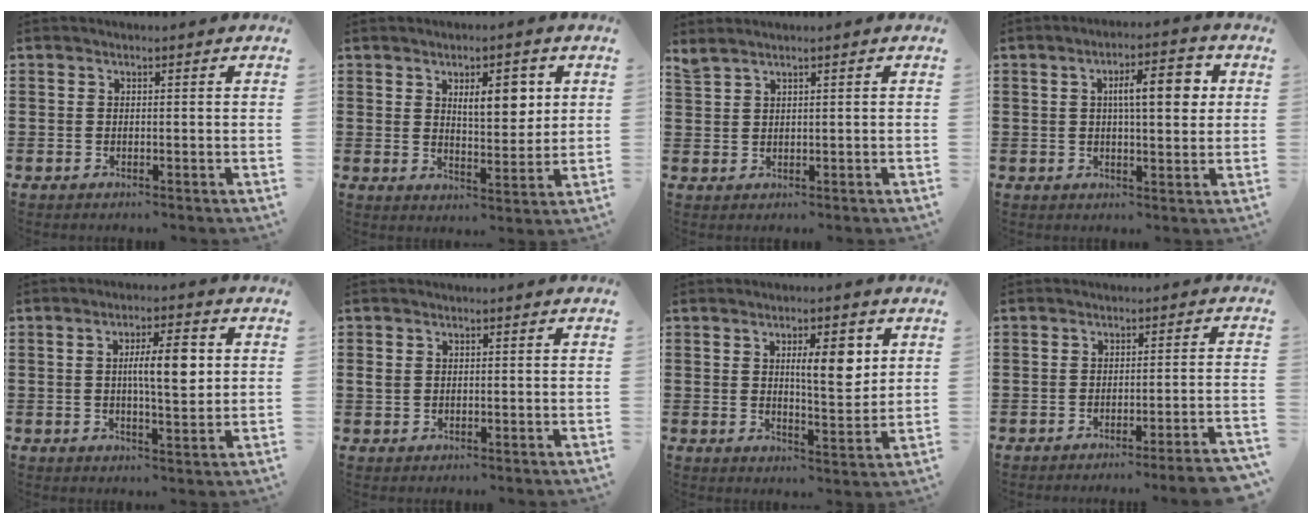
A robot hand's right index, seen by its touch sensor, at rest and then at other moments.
{"total": 6.3, "force": [2.3, 2.7, 5.2], "torque": [-0.078, -0.003, 0.031]}
{"total": 1.6, "force": [1.4, 0.3, 0.6], "torque": [-0.015, 0.000, 0.027]}
{"total": 7.0, "force": [1.5, 2.1, 6.5], "torque": [-0.104, 0.001, 0.017]}
{"total": 7.4, "force": [1.0, 1.9, 7.0], "torque": [-0.117, 0.001, 0.011]}
{"total": 1.1, "force": [0.2, 1.0, 0.4], "torque": [-0.011, 0.006, 0.004]}
{"total": 7.2, "force": [2.3, 2.3, 6.4], "torque": [-0.097, -0.006, 0.030]}
{"total": 3.4, "force": [-2.8, -0.6, 1.8], "torque": [-0.028, -0.013, -0.055]}